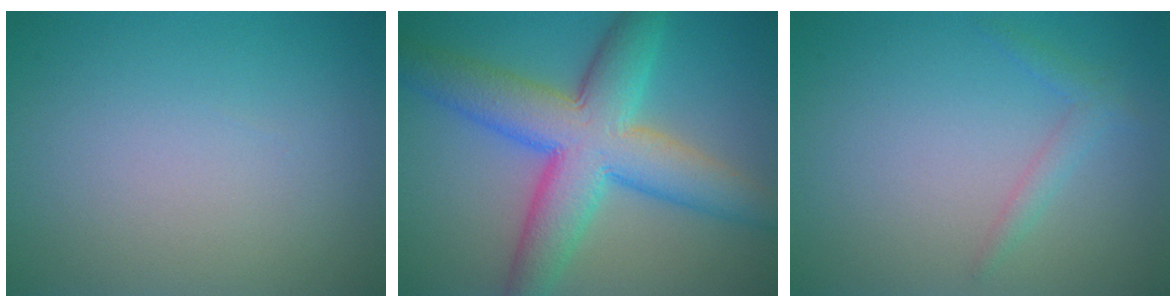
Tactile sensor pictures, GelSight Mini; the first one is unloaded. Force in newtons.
{"total": 9.5, "press": 9.5, "slide": 0.2}
{"total": 0.7, "press": 0.7, "slide": 0.0}